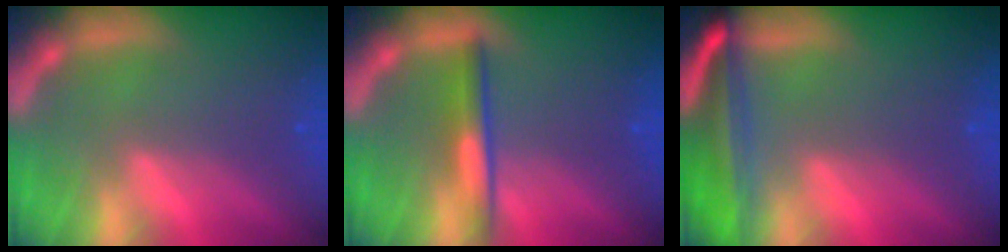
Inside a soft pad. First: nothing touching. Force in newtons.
{"total": 3.0}
{"total": 8.0}